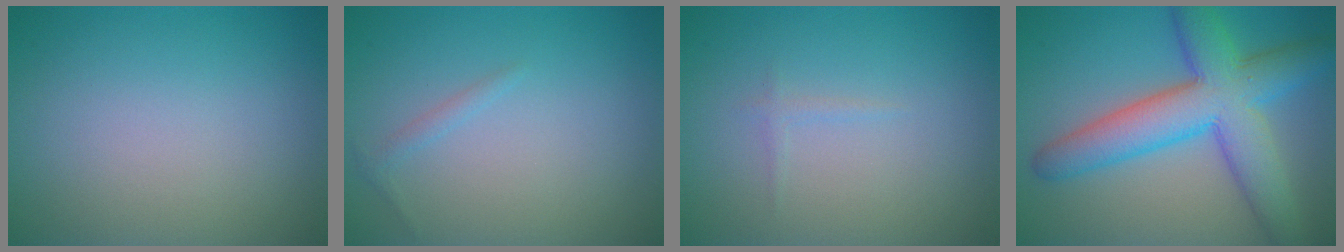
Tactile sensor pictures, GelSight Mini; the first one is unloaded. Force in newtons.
{"total": 0.8, "press": 0.8, "slide": 0.0}
{"total": 0.6, "press": 0.6, "slide": 0.0}
{"total": 9.1, "press": 9.1, "slide": 0.3}